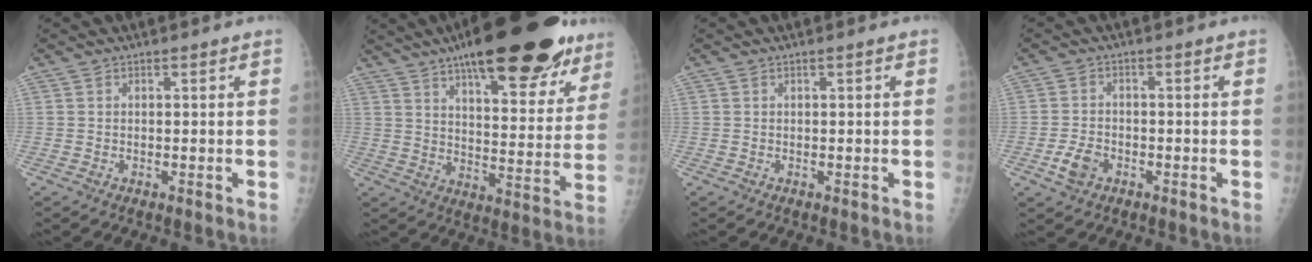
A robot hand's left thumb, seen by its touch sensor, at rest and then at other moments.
{"total": 28.3, "force": [19.0, 9.2, 18.9], "torque": [-0.242, -0.052, 0.267]}
{"total": 0.0}
{"total": 4.1, "force": [-1.9, 2.9, 2.2], "torque": [-0.041, 0.008, -0.036]}